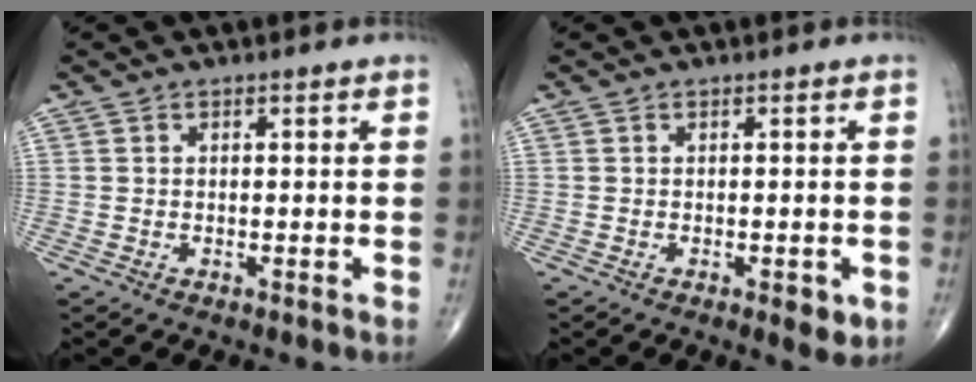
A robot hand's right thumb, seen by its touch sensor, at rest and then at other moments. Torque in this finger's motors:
{"motor_torque": [0.55, 0.67, -0.10, -0.05, 0.01]}